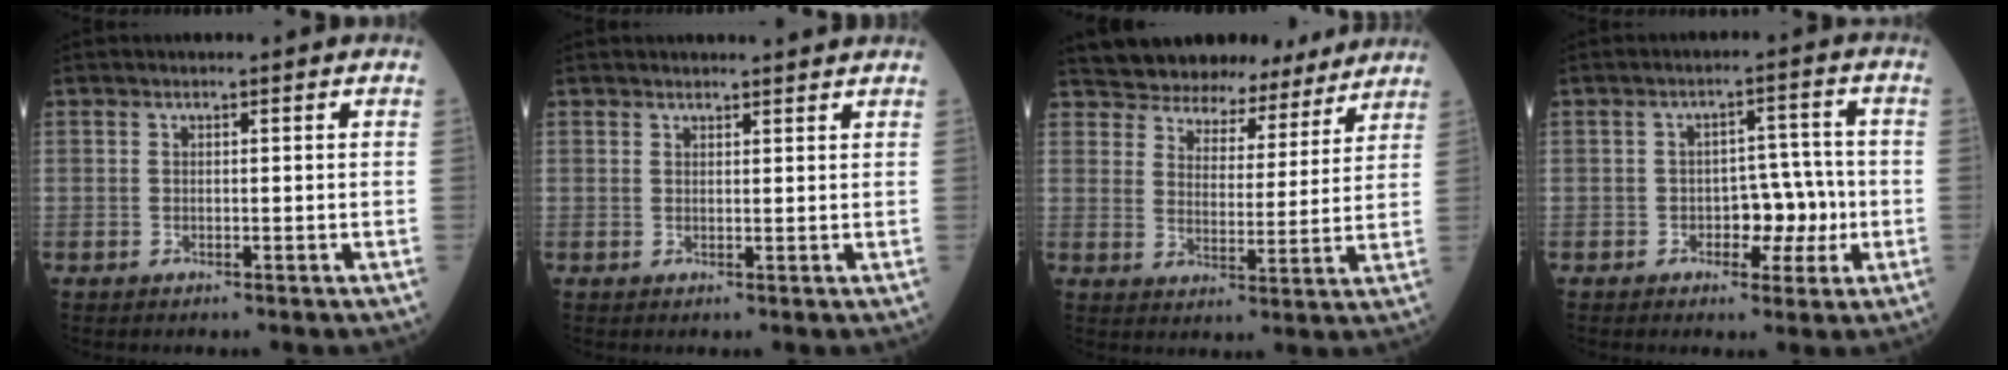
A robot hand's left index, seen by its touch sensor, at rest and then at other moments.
{"total": 2.9, "force": [2.9, 0.5, 0.1], "torque": [0.001, 0.010, 0.034]}
{"total": 13.4, "force": [12.5, 4.2, 2.3], "torque": [-0.020, 0.009, 0.165]}
{"total": 5.3, "force": [-1.6, 3.1, 4.0], "torque": [-0.052, 0.013, -0.023]}